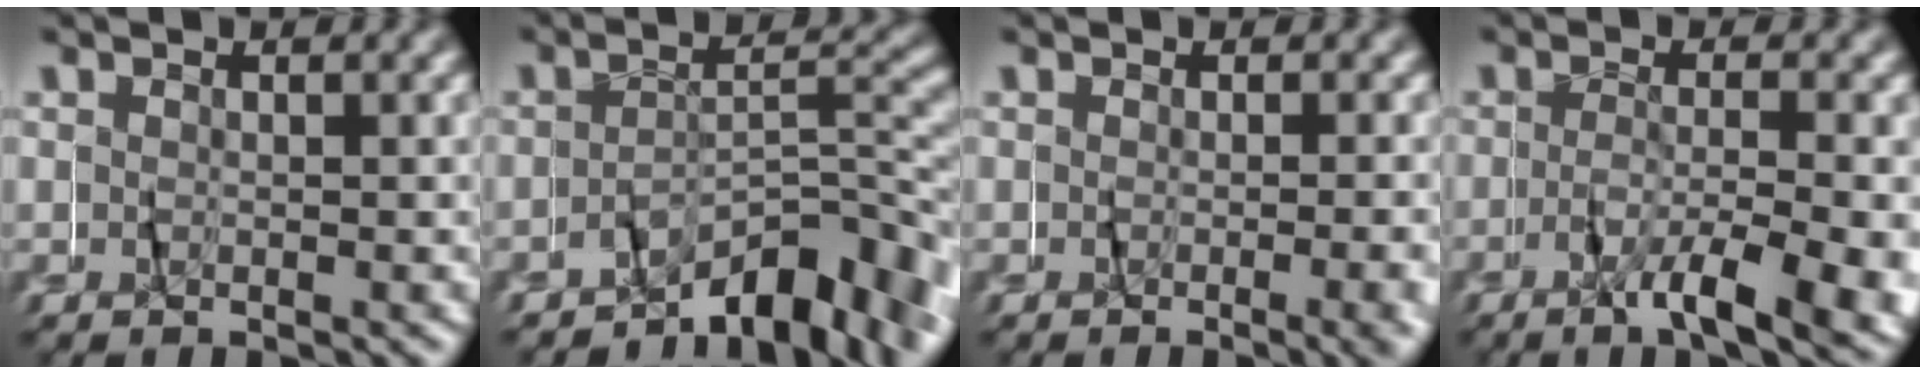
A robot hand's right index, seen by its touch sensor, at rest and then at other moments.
{"total": 7.4, "force": [-6.1, 1.6, 3.8], "torque": [-0.054, -0.009, -0.092]}
{"total": 2.0, "force": [-1.1, -0.7, 1.6], "torque": [-0.027, -0.009, -0.012]}
{"total": 7.5, "force": [-4.0, 1.6, 6.2], "torque": [-0.094, -0.017, -0.062]}